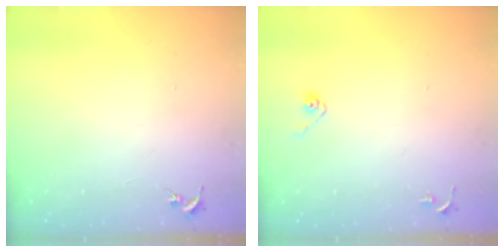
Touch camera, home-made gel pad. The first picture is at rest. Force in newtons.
{"total": 3.7, "press": 3.5, "slide": 1.4}